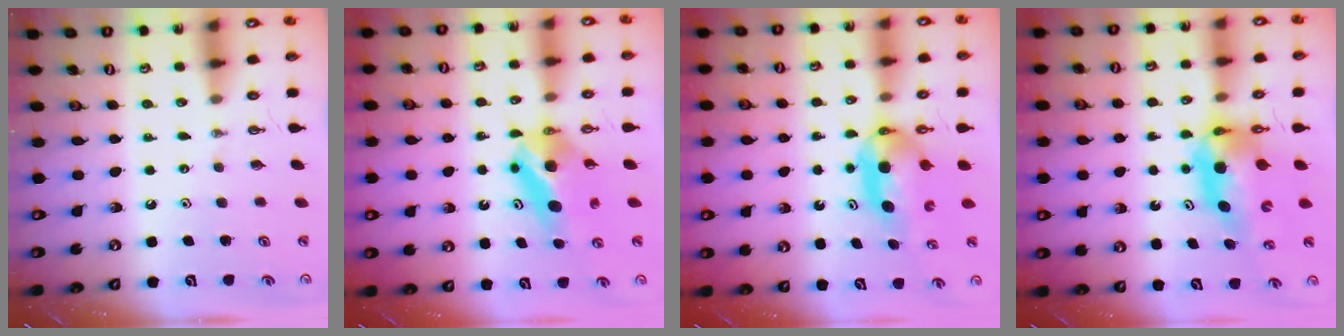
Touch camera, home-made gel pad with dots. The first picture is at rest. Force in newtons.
{"total": 6.7, "press": 5.9, "slide": 3.1}
{"total": 9.3, "press": 5.2, "slide": 7.7}
{"total": 9.9, "press": 9.9, "slide": 1.1}